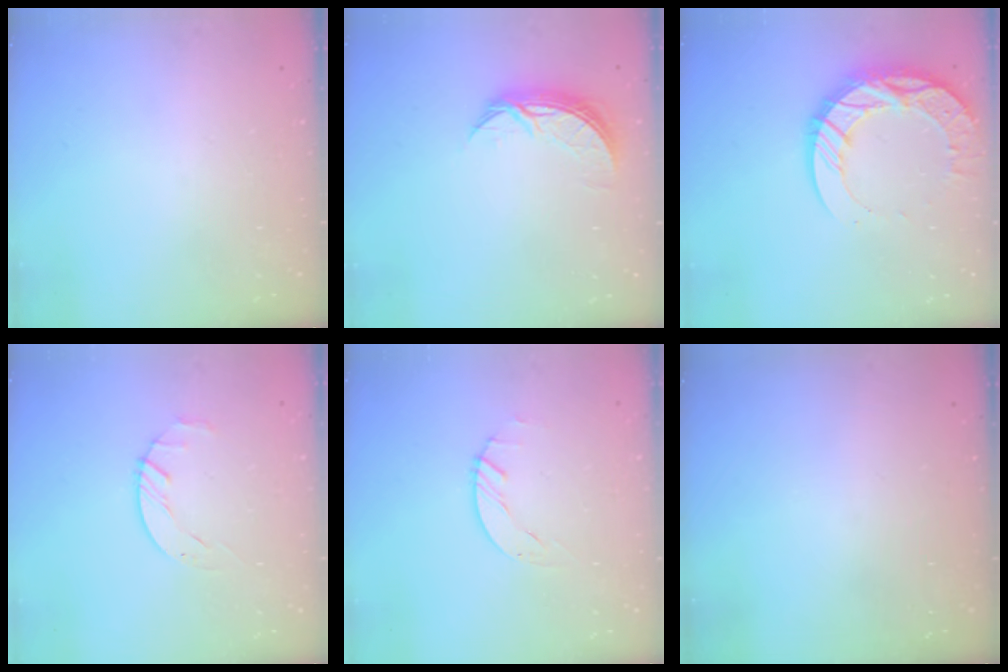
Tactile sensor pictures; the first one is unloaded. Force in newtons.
{"total": 7.6, "press": 7.6, "slide": 0.5}
{"total": 14.6, "press": 14.5, "slide": 1.1}
{"total": 1.8, "press": 1.7, "slide": 0.3}
{"total": 1.5, "press": 1.4, "slide": 0.1}
{"total": 0.0}